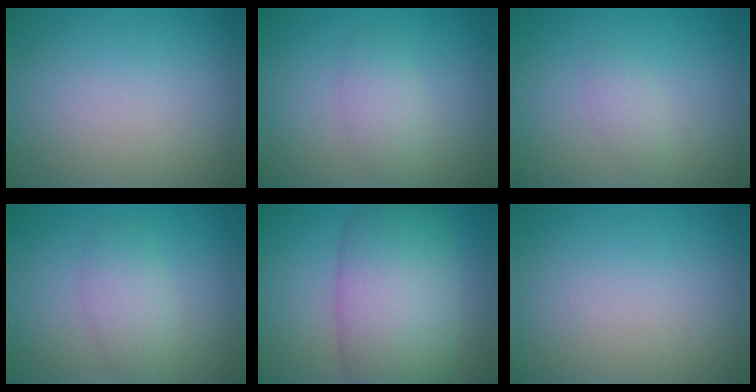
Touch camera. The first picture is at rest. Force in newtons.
{"total": 2.2, "press": 2.2, "slide": 0.1}
{"total": 1.3, "press": 1.3, "slide": 0.0}
{"total": 2.9, "press": 2.9, "slide": 0.1}
{"total": 10.0, "press": 10.0, "slide": 0.5}
{"total": 0.0}